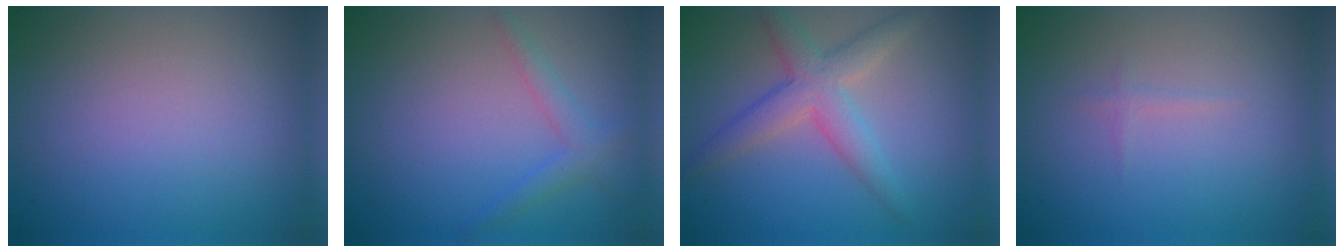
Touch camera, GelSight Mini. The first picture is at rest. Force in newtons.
{"total": 2.0, "press": 2.0, "slide": 0.1}
{"total": 4.3, "press": 4.3, "slide": 0.1}
{"total": 0.6, "press": 0.6, "slide": 0.0}